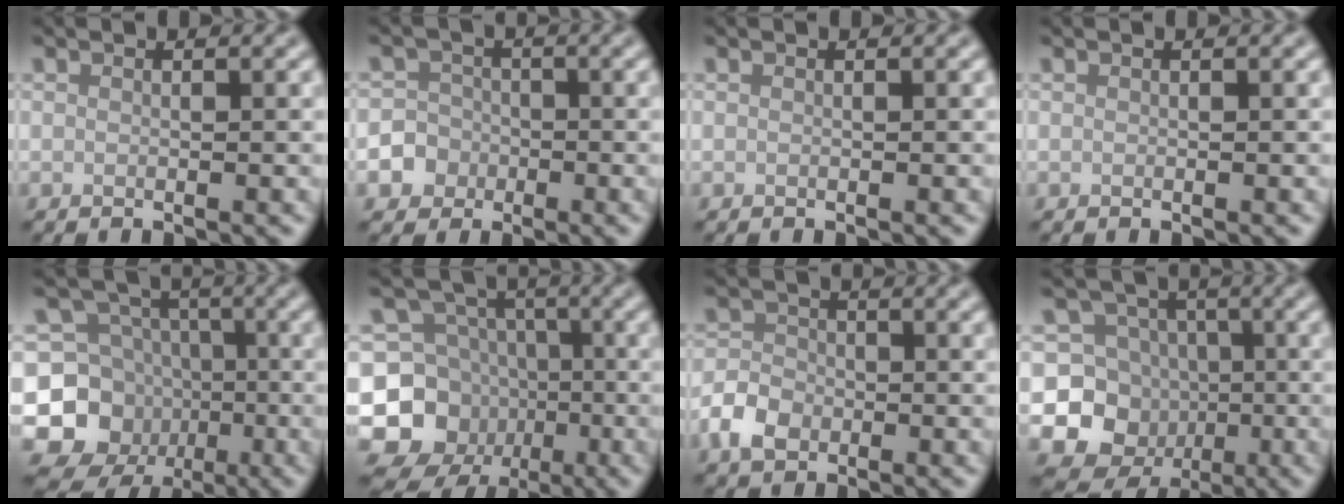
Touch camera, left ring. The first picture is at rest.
{"total": 5.2, "force": [-2.5, 4.5, 0.6], "torque": [0.005, -0.004, -0.055]}
{"total": 0.0}
{"total": 0.0}
{"total": 9.9, "force": [-3.8, 8.8, 2.4], "torque": [-0.057, -0.001, -0.083]}
{"total": 10.1, "force": [-4.1, 8.9, 2.5], "torque": [-0.060, 0.000, -0.088]}
{"total": 3.5, "force": [-1.6, 2.6, 1.8], "torque": [-0.036, -0.001, -0.036]}
{"total": 10.8, "force": [-3.8, 9.8, 2.5], "torque": [-0.048, -0.005, -0.074]}